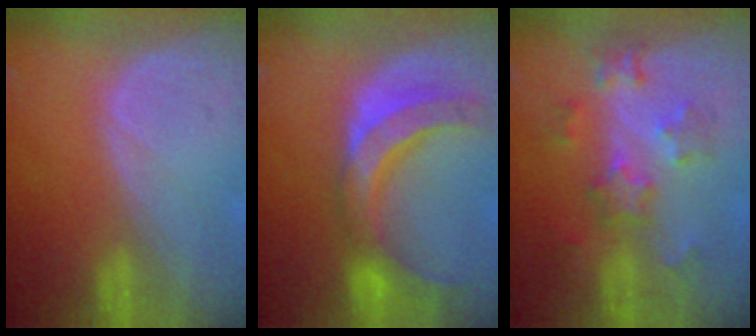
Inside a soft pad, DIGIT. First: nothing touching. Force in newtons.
{"total": 10.4, "press": 9.3, "slide": 4.7}
{"total": 6.5, "press": 6.3, "slide": 1.8}